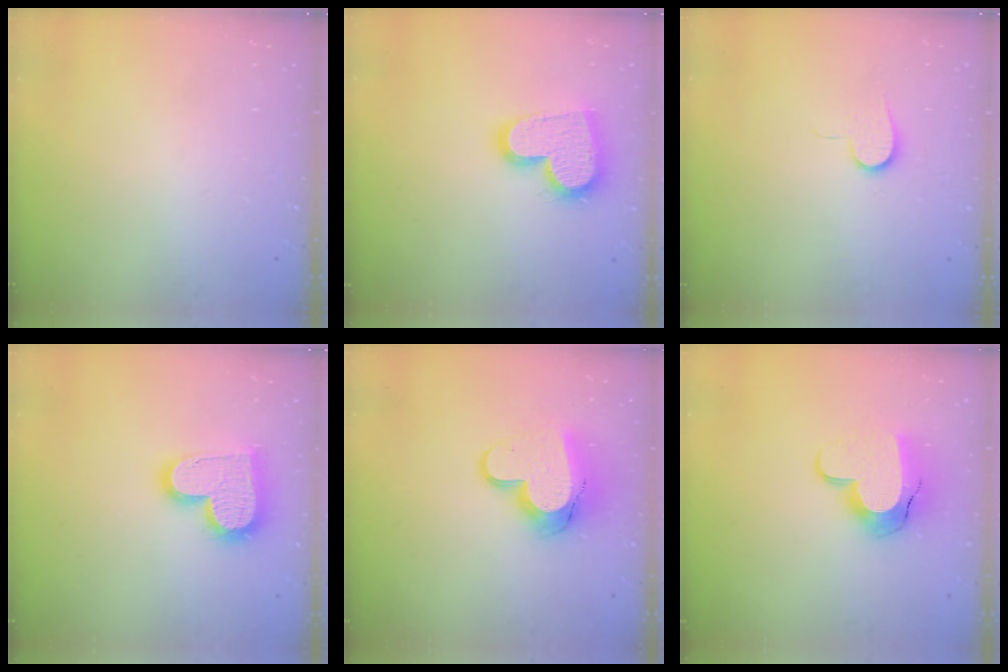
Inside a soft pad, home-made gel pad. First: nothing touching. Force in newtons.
{"total": 17.2, "press": 17.1, "slide": 1.2}
{"total": 6.3, "press": 6.2, "slide": 0.8}
{"total": 17.4, "press": 17.3, "slide": 1.3}
{"total": 13.7, "press": 13.7, "slide": 1.3}
{"total": 12.9, "press": 12.9, "slide": 0.9}